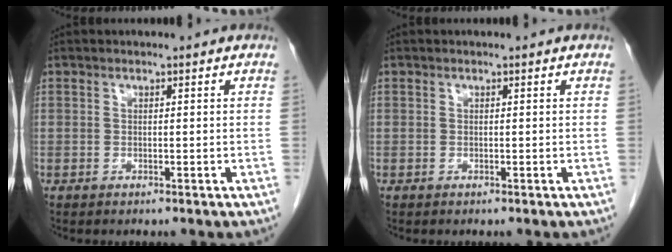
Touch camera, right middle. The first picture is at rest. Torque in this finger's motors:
{"motor_torque": [-0.08, 0.08, 0.00, -0.01]}